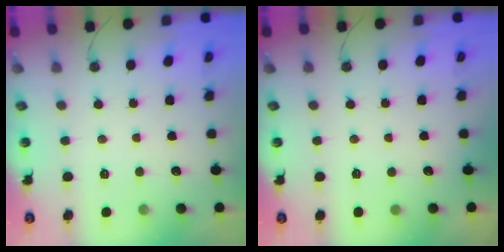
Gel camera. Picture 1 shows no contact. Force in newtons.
{"total": 1.1, "press": 0.6, "slide": 0.9}